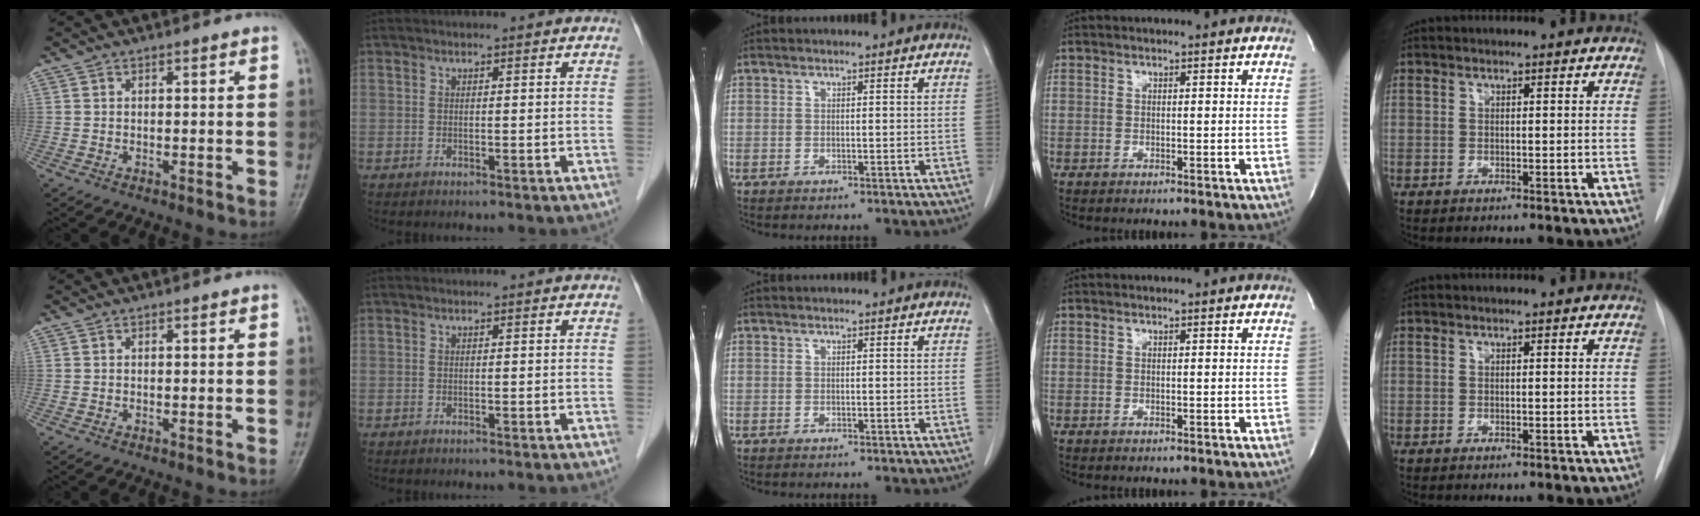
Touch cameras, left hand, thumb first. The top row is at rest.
{}